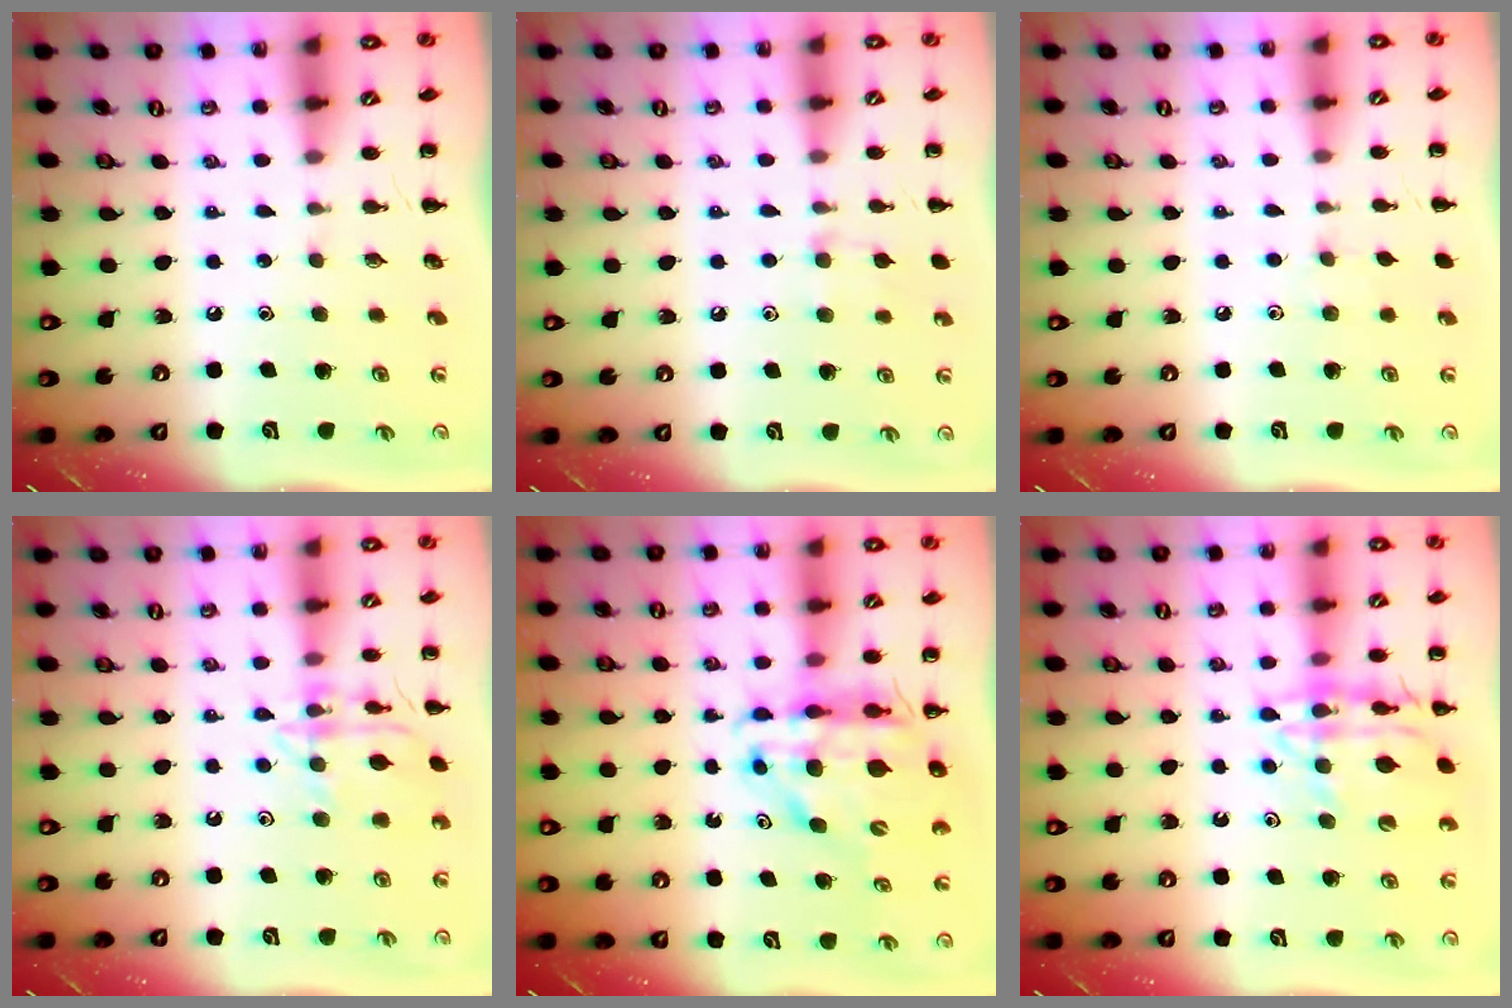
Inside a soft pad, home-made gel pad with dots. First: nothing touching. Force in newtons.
{"total": 7.5, "press": 7.2, "slide": 2.3}
{"total": 4.1, "press": 3.7, "slide": 1.7}
{"total": 13.7, "press": 13.7, "slide": 0.4}
{"total": 11.7, "press": 11.2, "slide": 3.5}
{"total": 15.6, "press": 15.5, "slide": 2.2}